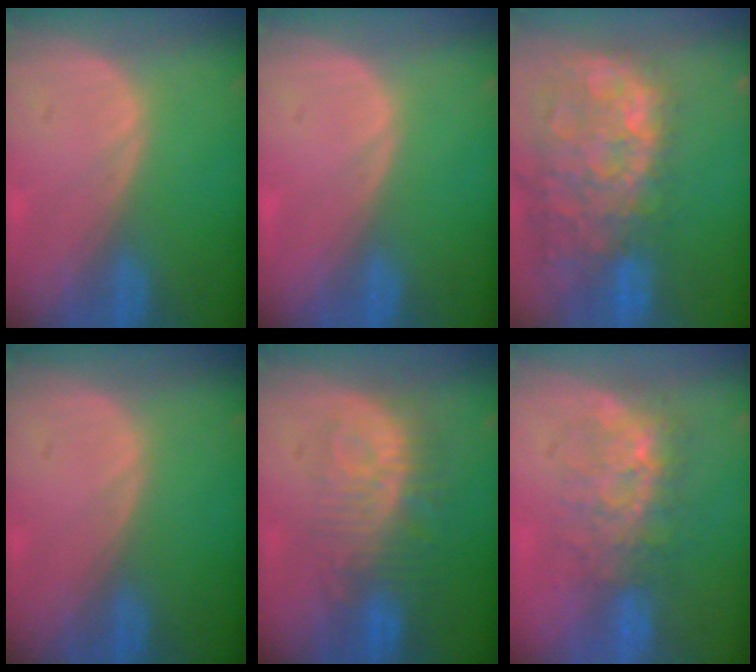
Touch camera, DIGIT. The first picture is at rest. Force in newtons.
{"total": 0.0}
{"total": 14.9, "press": 12.1, "slide": 8.8}
{"total": 0.0}
{"total": 9.7, "press": 8.7, "slide": 4.1}
{"total": 7.5, "press": 7.2, "slide": 2.2}